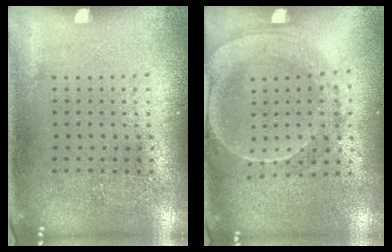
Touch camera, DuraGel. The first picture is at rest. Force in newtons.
{"total": 1.9, "press": 1.8, "slide": 0.6}